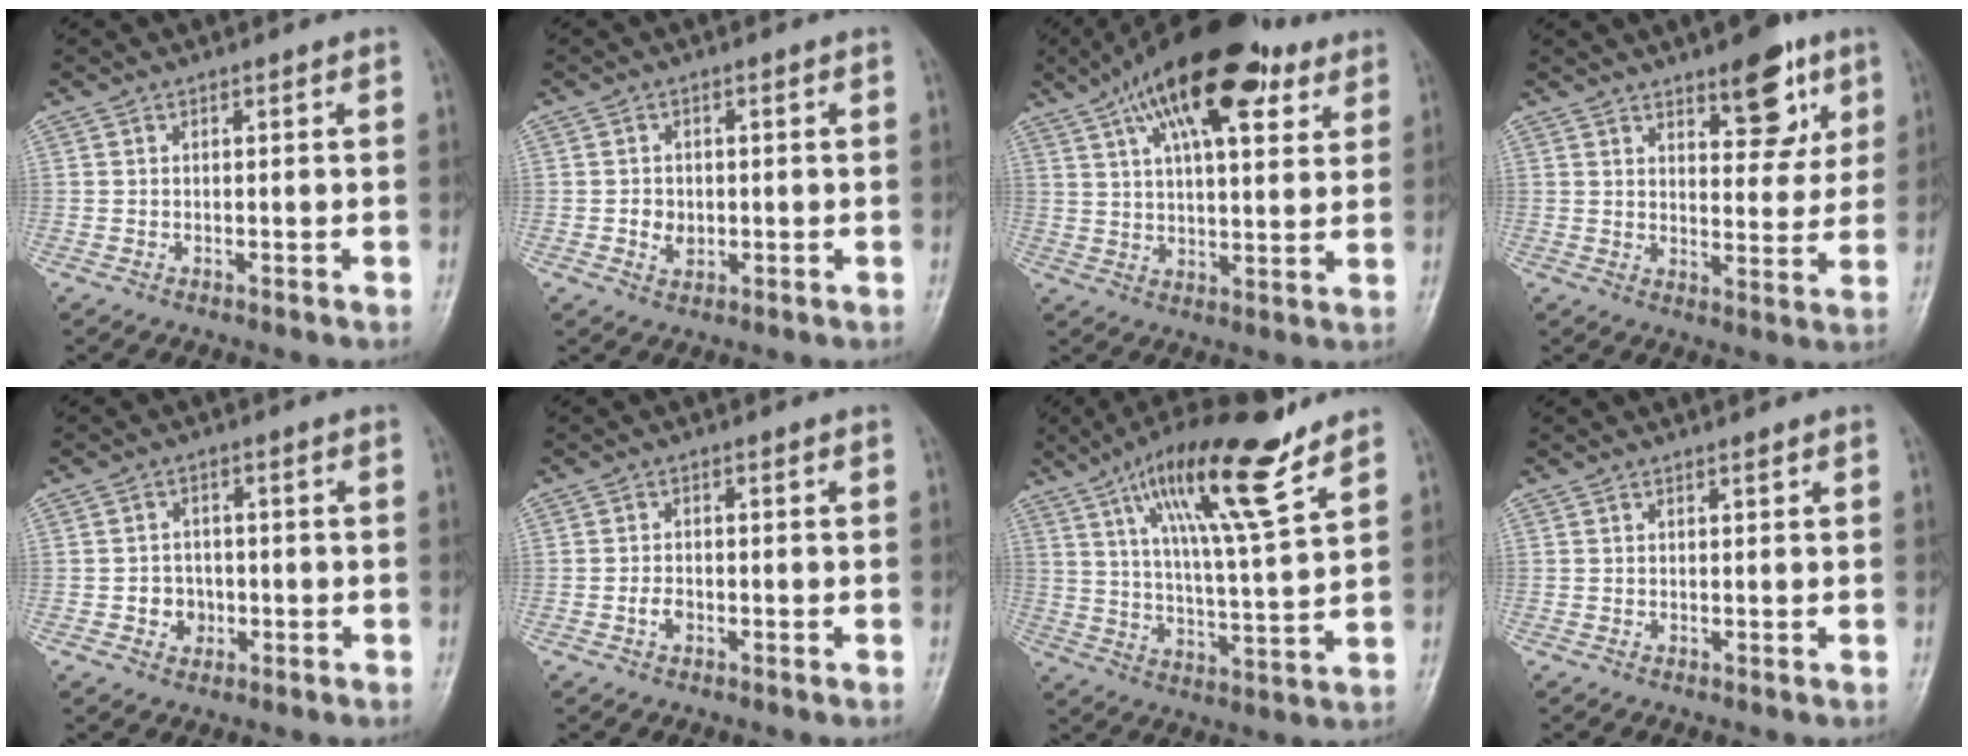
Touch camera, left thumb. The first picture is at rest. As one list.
[{"total": 3.1, "force": [-0.4, 2.6, 1.7], "torque": [-0.019, 0.002, -0.004]}, {"total": 20.6, "force": [11.1, 8.3, 15.2], "torque": [-0.224, -0.007, 0.176]}, {"total": 10.9, "force": [6.0, 4.7, 7.7], "torque": [-0.074, -0.031, 0.085]}, {"total": 3.9, "force": [-1.0, 3.5, 1.4], "torque": [0.003, 0.009, -0.016]}, {"total": 2.1, "force": [-0.8, 1.4, 1.3], "torque": [-0.022, 0.007, -0.017]}, {"total": 17.7, "force": [11.0, 3.2, 13.5], "torque": [-0.220, -0.049, 0.191]}, {"total": 0.6, "force": [0.5, 0.2, 0.4], "torque": [-0.008, -0.003, 0.007]}]